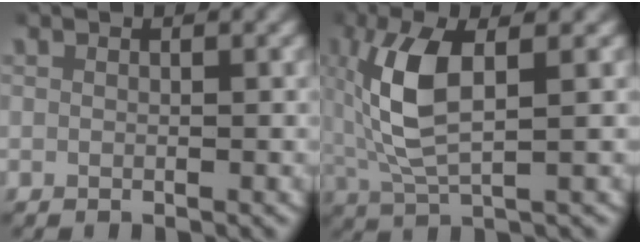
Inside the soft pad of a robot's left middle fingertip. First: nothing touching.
{"total": 6.1, "force": [0.9, 2.2, 5.6], "torque": [-0.125, 0.005, 0.019]}